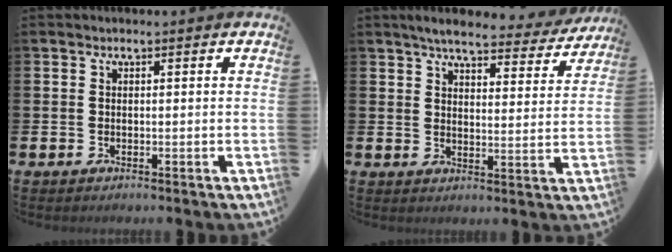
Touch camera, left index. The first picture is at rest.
{"total": 5.6, "force": [5.2, 0.8, 2.0], "torque": [-0.043, -0.030, 0.086]}